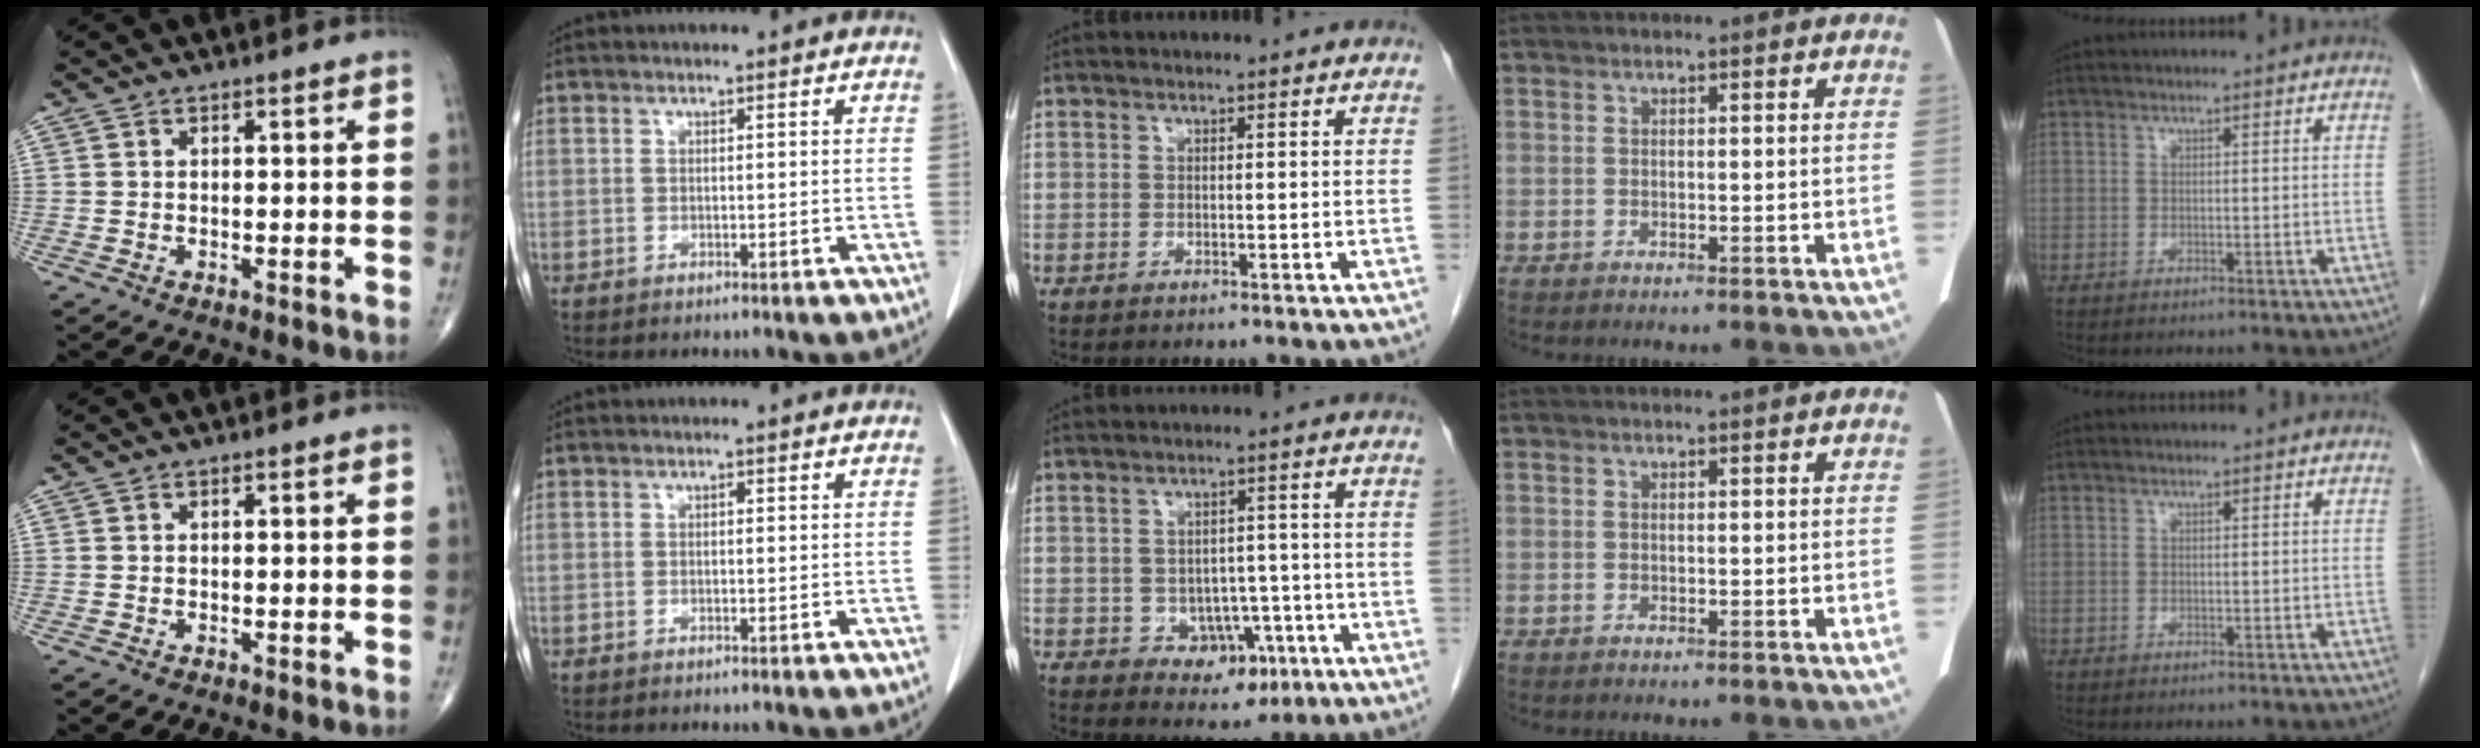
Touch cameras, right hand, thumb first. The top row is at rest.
{"middle": {"total": 5.3, "force": [-1.9, 4.0, 3.0], "torque": [-0.034, 0.008, -0.015]}}